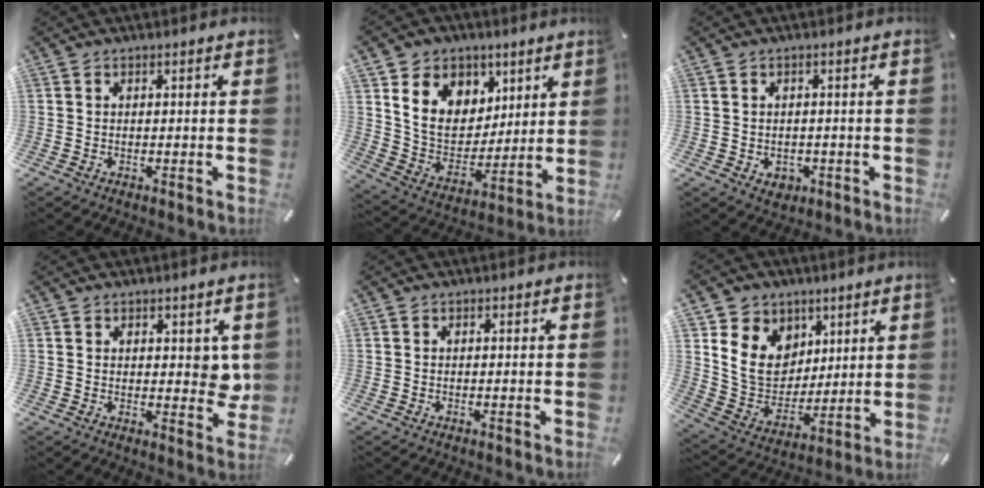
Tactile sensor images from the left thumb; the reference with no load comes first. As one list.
[{"total": 13.7, "force": [6.2, 11.2, 4.7], "torque": [-0.089, -0.030, 0.125]}, {"total": 3.1, "force": [-0.8, 2.8, 1.2], "torque": [-0.012, 0.003, -0.015]}, {"total": 5.2, "force": [2.3, 3.6, 3.1], "torque": [-0.022, -0.009, 0.037]}, {"total": 0.0}, {"total": 14.0, "force": [4.4, 12.1, 5.4], "torque": [-0.111, -0.020, 0.092]}]